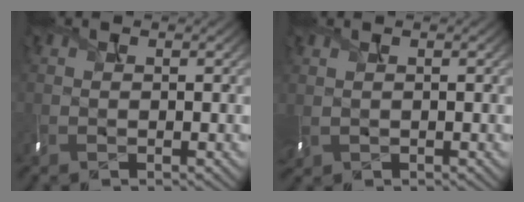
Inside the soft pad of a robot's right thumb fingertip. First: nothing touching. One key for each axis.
{"total": 1.4, "fx": 0.3, "fy": 0.8, "fz": 1.1, "tx": -0.033, "ty": -0.002, "tz": 0.012}